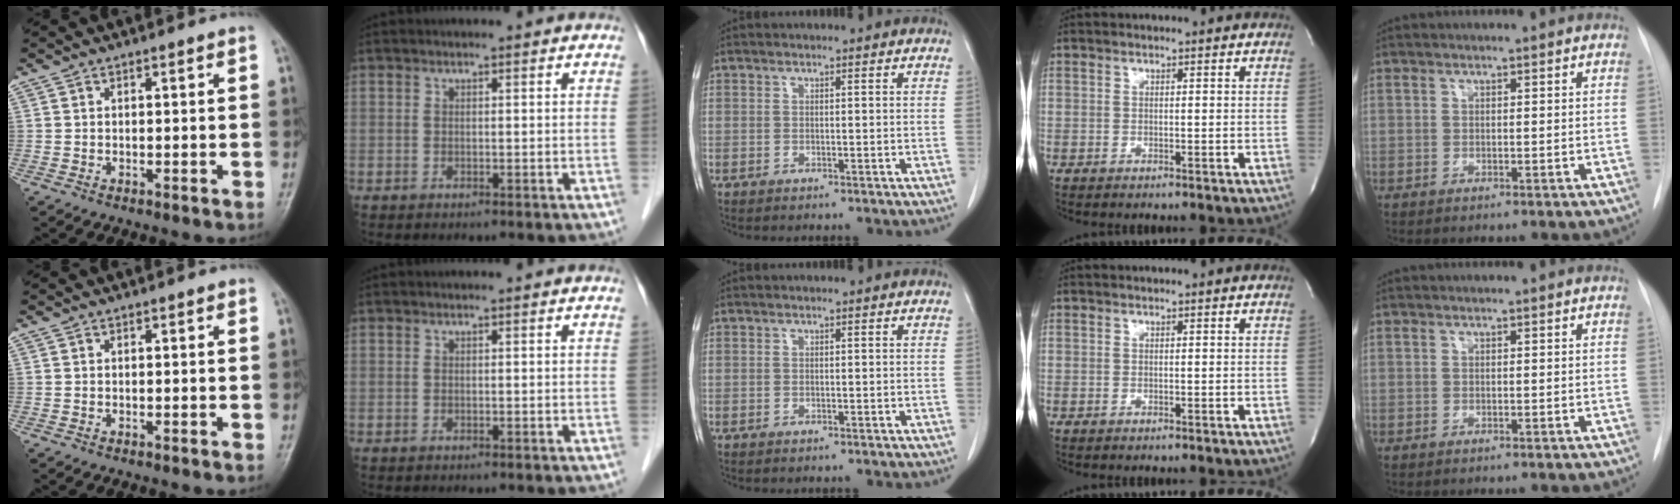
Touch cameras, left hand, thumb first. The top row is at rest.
{}